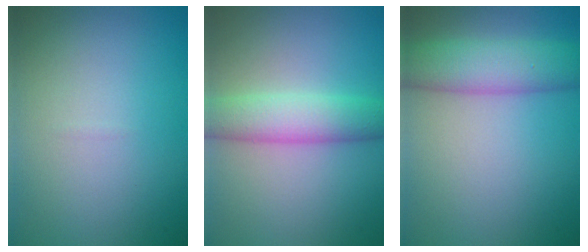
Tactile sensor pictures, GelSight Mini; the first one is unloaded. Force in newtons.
{"total": 4.5, "press": 4.5, "slide": 0.1}
{"total": 5.6, "press": 5.6, "slide": 0.1}